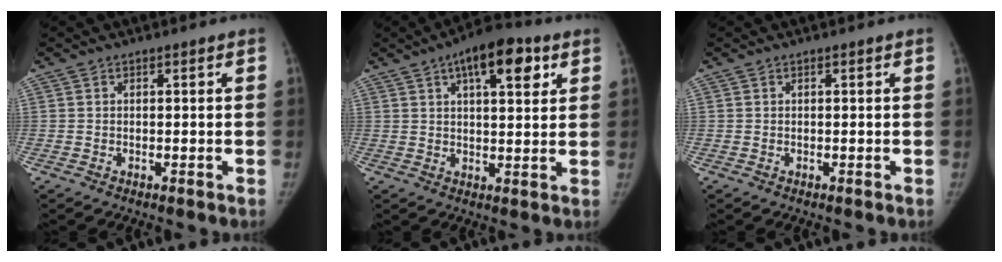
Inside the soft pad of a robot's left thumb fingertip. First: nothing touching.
{"total": 11.8, "force": [5.6, 4.7, 9.2], "torque": [-0.110, -0.007, 0.077]}
{"total": 0.0}